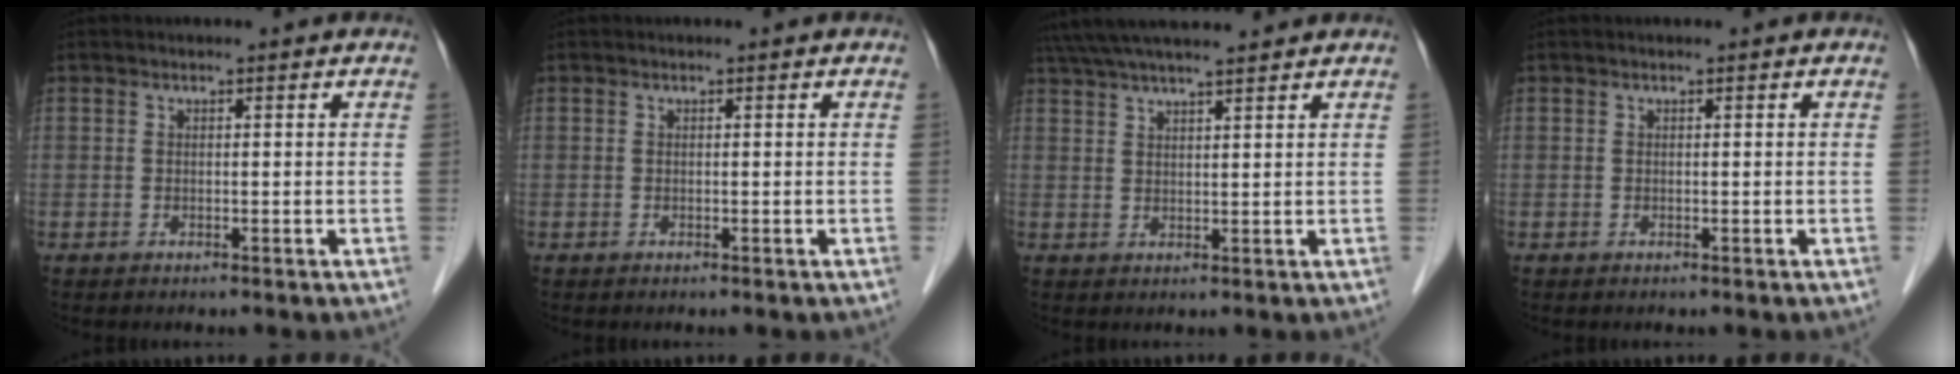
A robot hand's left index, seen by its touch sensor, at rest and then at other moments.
{"total": 0.0}
{"total": 12.1, "force": [10.8, 0.9, 5.5], "torque": [-0.099, 0.037, 0.171]}
{"total": 0.0}